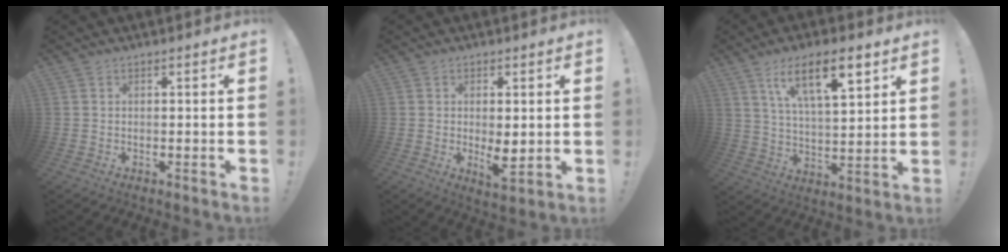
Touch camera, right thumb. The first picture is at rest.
{"total": 5.7, "force": [0.0, 2.3, 5.3], "torque": [-0.076, -0.011, 0.003]}
{"total": 14.6, "force": [7.8, 4.6, 11.4], "torque": [-0.183, -0.027, 0.125]}